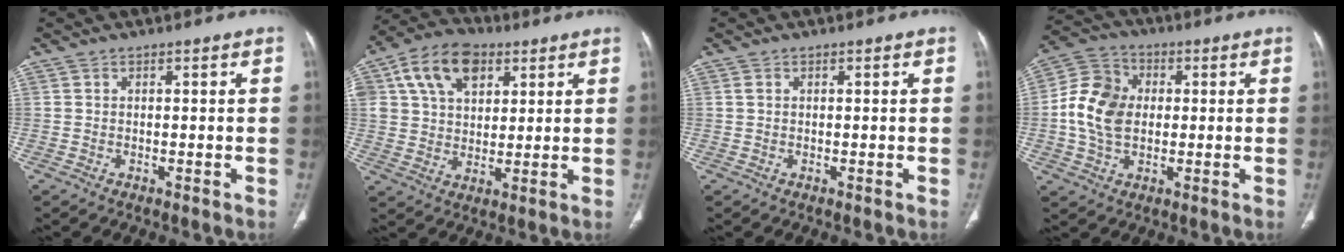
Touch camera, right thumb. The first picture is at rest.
{"total": 13.8, "force": [5.8, 9.1, 8.6], "torque": [-0.132, 0.000, 0.101]}
{"total": 0.0}
{"total": 11.7, "force": [0.2, 8.8, 7.8], "torque": [-0.139, 0.020, -0.002]}